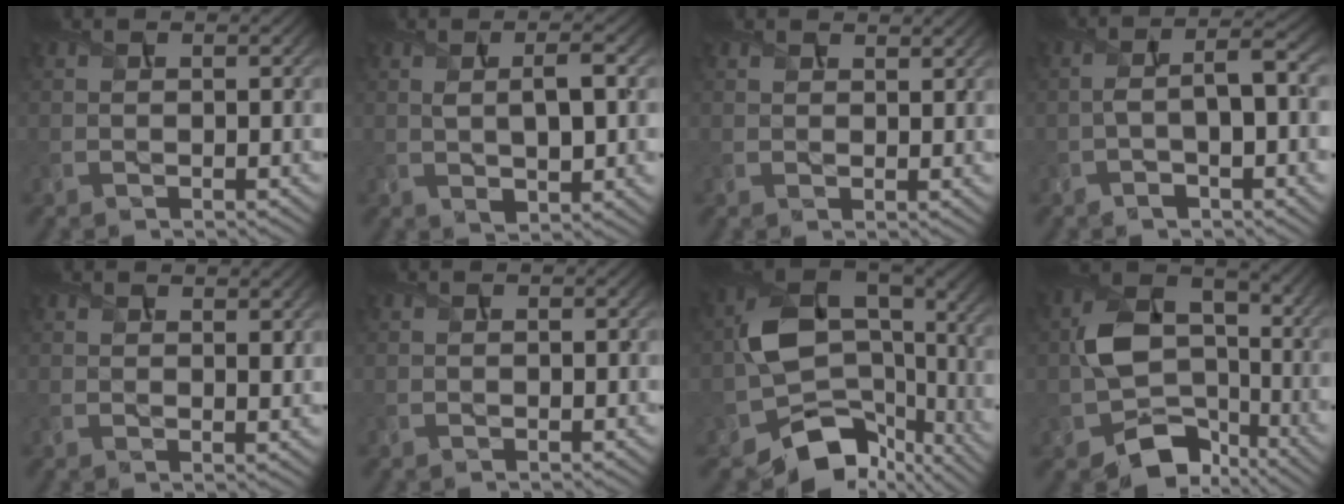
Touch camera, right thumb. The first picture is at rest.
{"total": 6.1, "force": [0.7, 2.3, 5.6], "torque": [-0.102, -0.001, 0.016]}
{"total": 1.4, "force": [1.2, 0.6, 0.5], "torque": [-0.012, 0.001, 0.025]}
{"total": 6.8, "force": [-1.1, 2.6, 6.2], "torque": [-0.112, 0.003, -0.019]}
{"total": 1.6, "force": [1.1, 0.6, 0.9], "torque": [-0.019, -0.004, 0.024]}
{"total": 0.0}
{"total": 14.5, "force": [-5.0, 10.0, 9.2], "torque": [-0.152, -0.030, -0.086]}
{"total": 11.0, "force": [-4.3, 7.6, 6.7], "torque": [-0.121, -0.005, -0.088]}